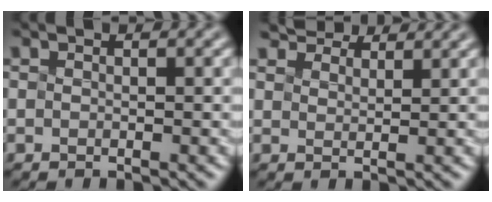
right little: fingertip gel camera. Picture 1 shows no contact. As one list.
[{"total": 3.9, "force": [3.9, 0.5, 0.3], "torque": [-0.026, 0.007, 0.080]}]